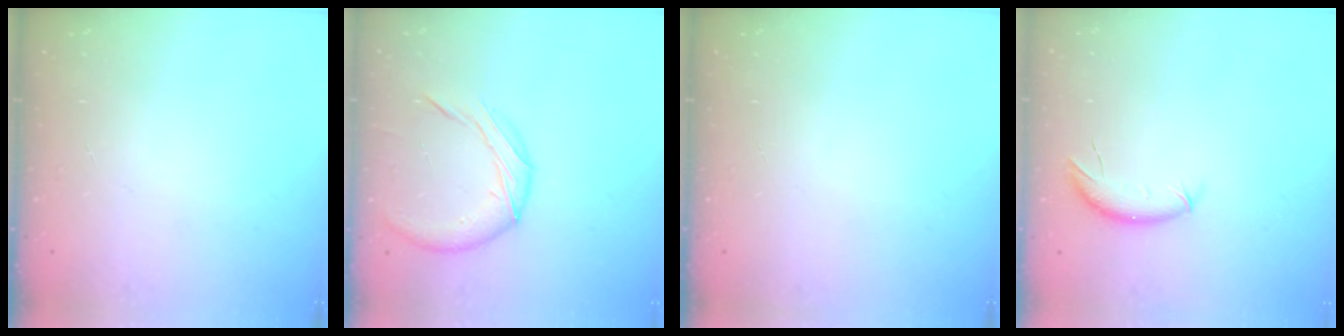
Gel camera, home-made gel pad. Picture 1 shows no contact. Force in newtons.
{"total": 9.4, "press": 9.3, "slide": 1.3}
{"total": 0.0}
{"total": 6.6, "press": 6.6, "slide": 0.6}